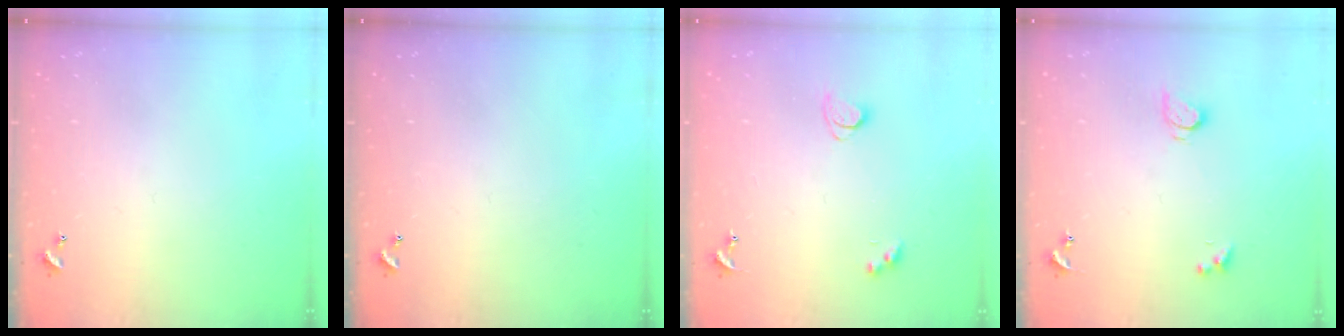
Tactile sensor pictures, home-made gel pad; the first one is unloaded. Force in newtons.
{"total": 0.0}
{"total": 1.8, "press": 1.8, "slide": 0.3}
{"total": 2.4, "press": 2.3, "slide": 0.4}